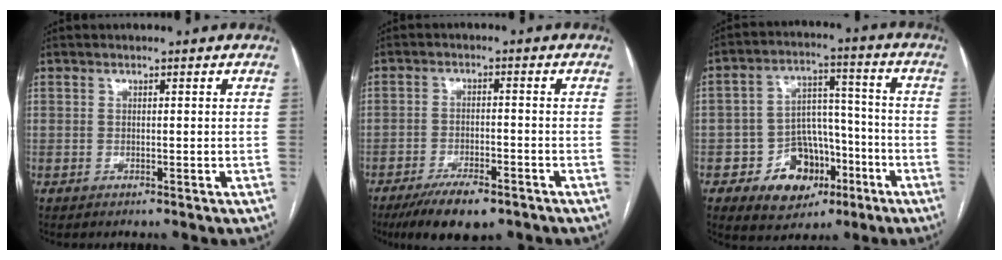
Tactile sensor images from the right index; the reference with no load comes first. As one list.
[{"total": 9.1, "force": [-6.6, 2.7, 5.8], "torque": [-0.094, -0.013, -0.104]}, {"total": 11.8, "force": [-5.4, 8.6, 5.9], "torque": [-0.078, 0.031, -0.074]}]